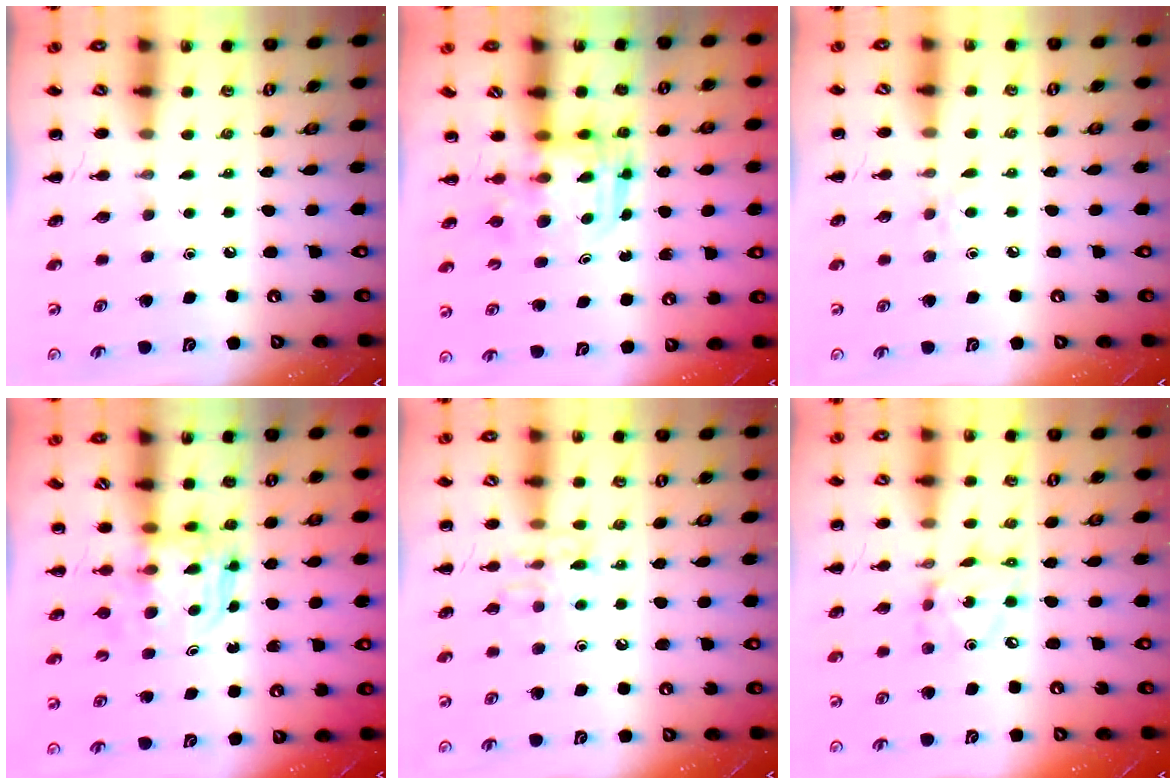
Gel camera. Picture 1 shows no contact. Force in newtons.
{"total": 3.0, "press": 3.0, "slide": 0.3}
{"total": 4.1, "press": 3.8, "slide": 1.5}
{"total": 3.8, "press": 3.7, "slide": 0.2}
{"total": 7.8, "press": 7.8, "slide": 0.8}
{"total": 6.4, "press": 6.3, "slide": 1.2}